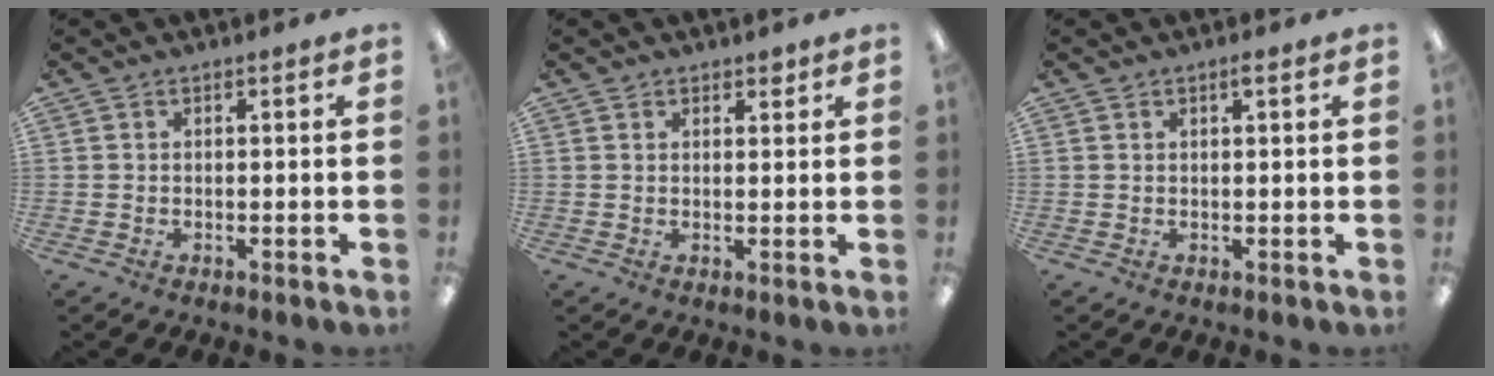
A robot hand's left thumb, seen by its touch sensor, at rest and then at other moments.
{"total": 1.9, "force": [1.4, 1.1, 0.5], "torque": [-0.002, -0.003, 0.024]}
{"total": 1.1, "force": [0.7, 0.3, 0.8], "torque": [-0.009, 0.000, 0.010]}